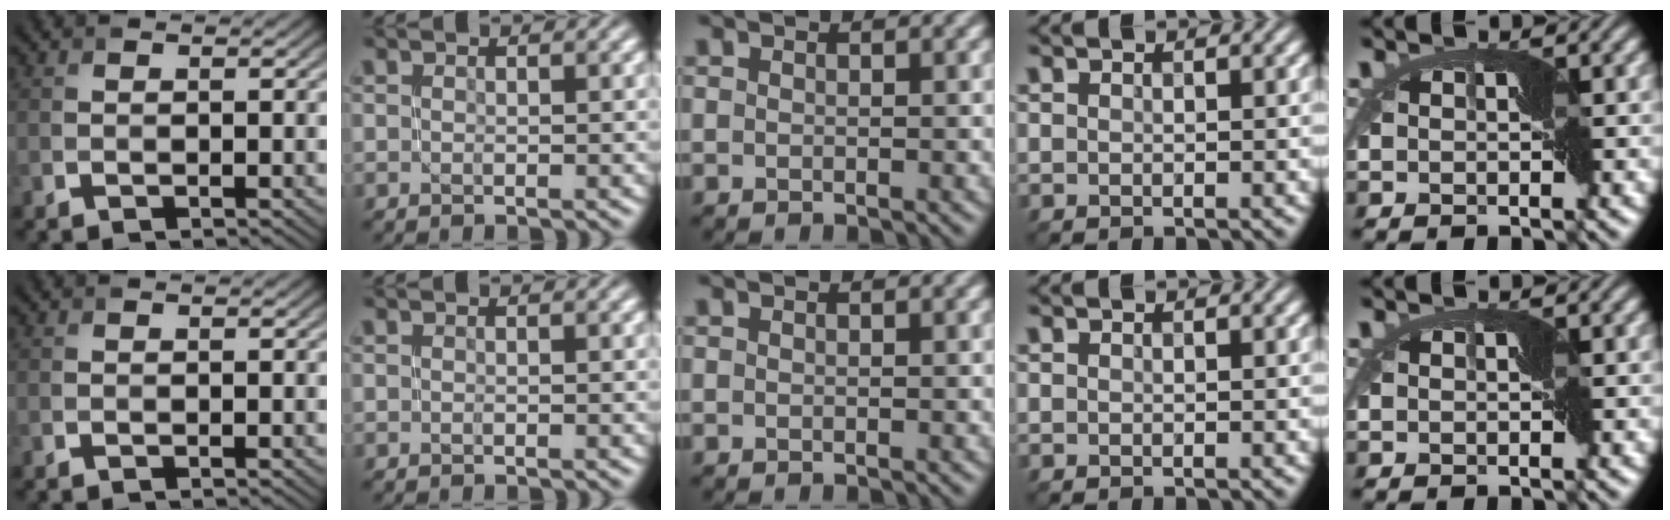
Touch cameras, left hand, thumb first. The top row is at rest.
{}